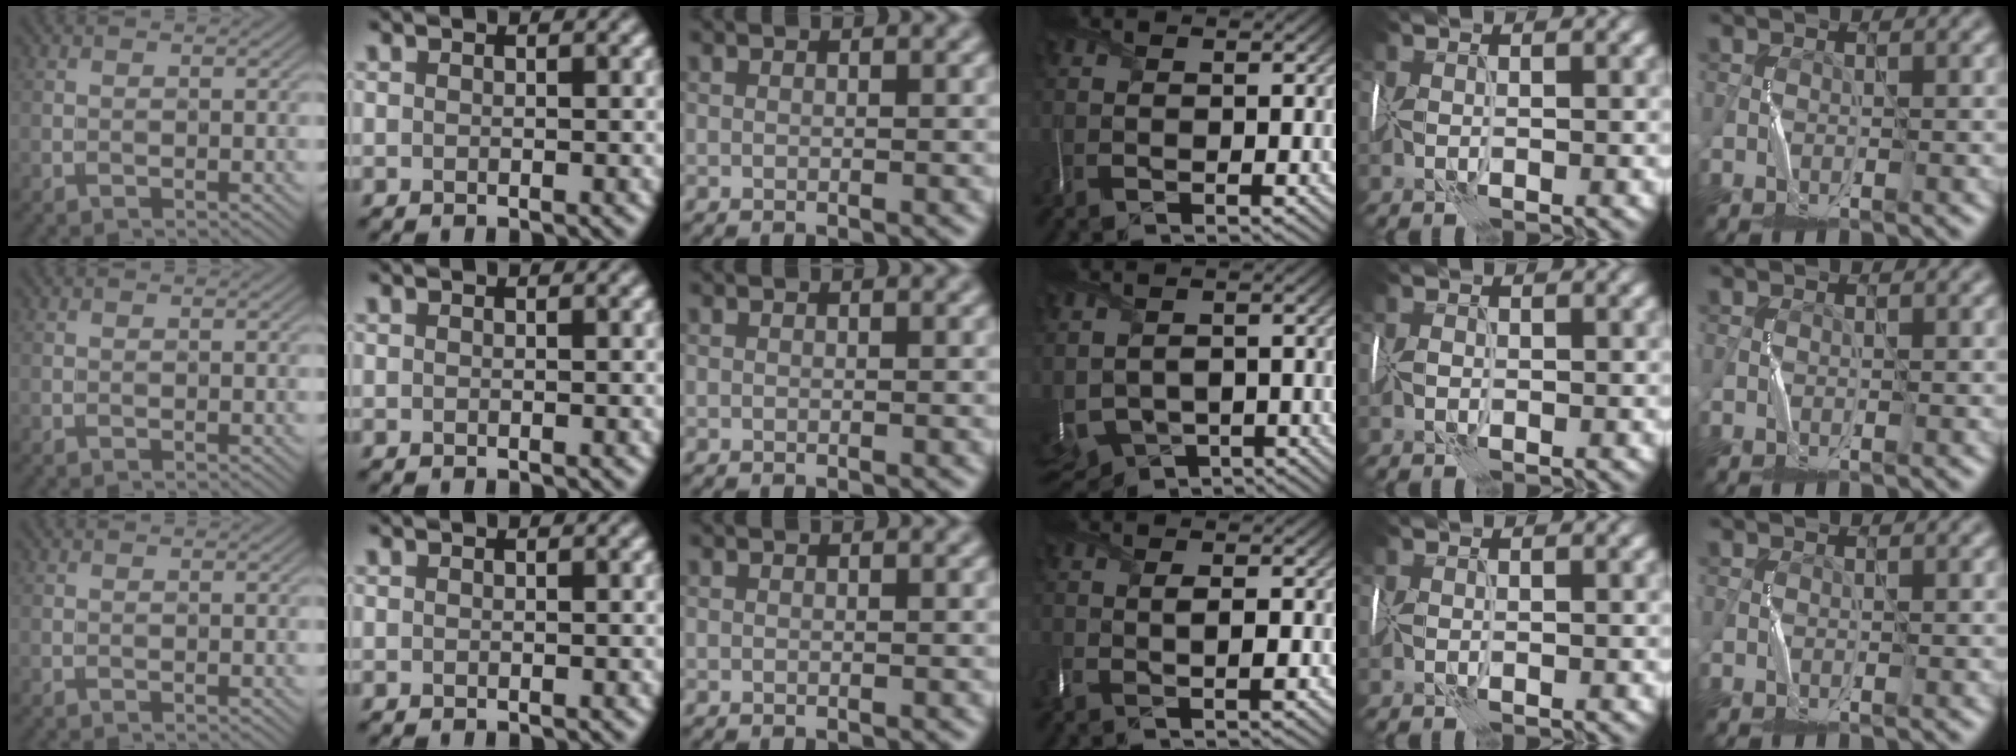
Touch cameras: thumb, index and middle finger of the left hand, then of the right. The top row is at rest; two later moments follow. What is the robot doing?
{"motion": "wrap", "object": "sponge"}